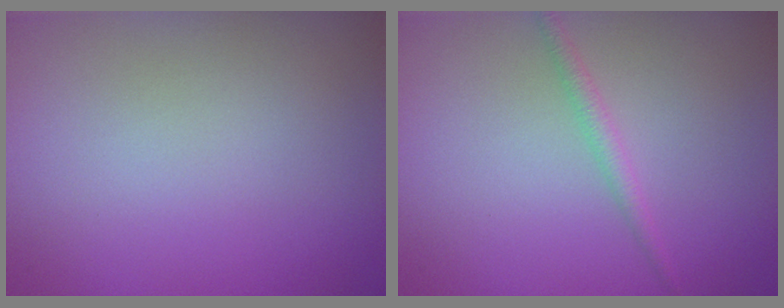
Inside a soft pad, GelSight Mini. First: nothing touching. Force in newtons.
{"total": 1.3, "press": 1.3, "slide": 0.0}